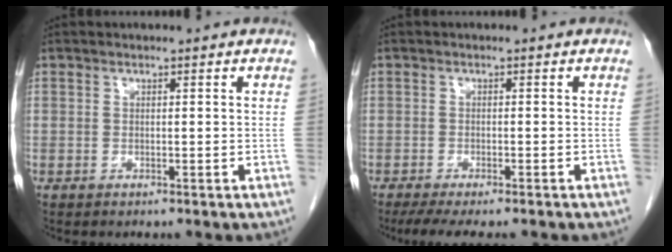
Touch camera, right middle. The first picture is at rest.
{"total": 7.4, "force": [-6.0, 1.4, 4.1], "torque": [-0.055, -0.012, -0.092]}